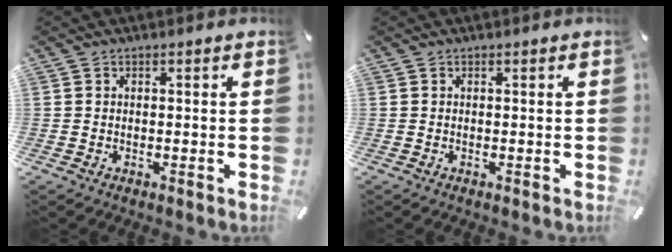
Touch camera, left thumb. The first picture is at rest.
{"total": 0.0}